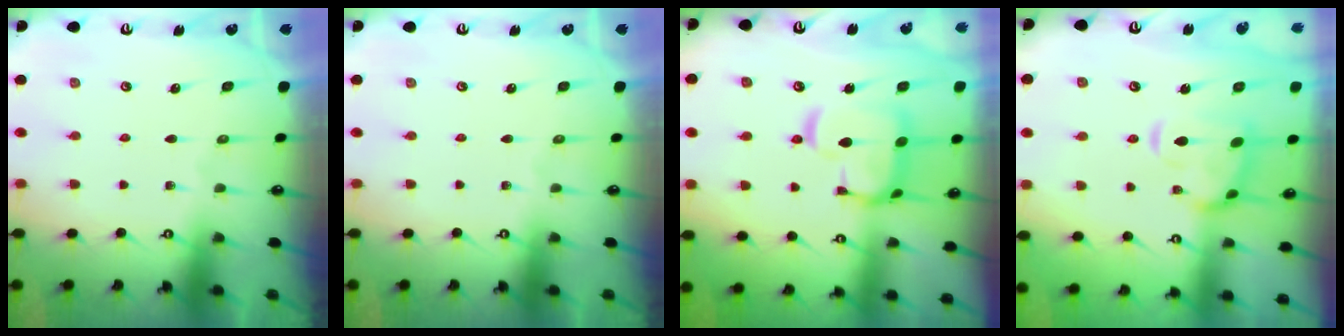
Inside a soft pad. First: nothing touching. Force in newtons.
{"total": 0.0}
{"total": 10.0, "press": 9.9, "slide": 1.3}
{"total": 4.5, "press": 4.4, "slide": 0.9}